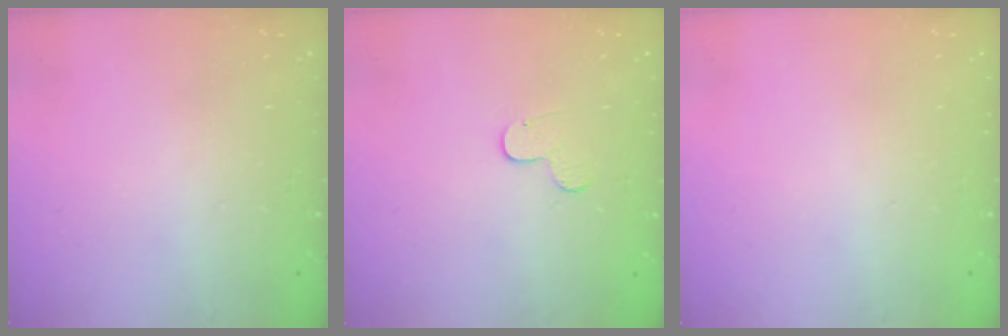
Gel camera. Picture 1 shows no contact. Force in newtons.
{"total": 3.7, "press": 3.7, "slide": 0.4}
{"total": 0.0}